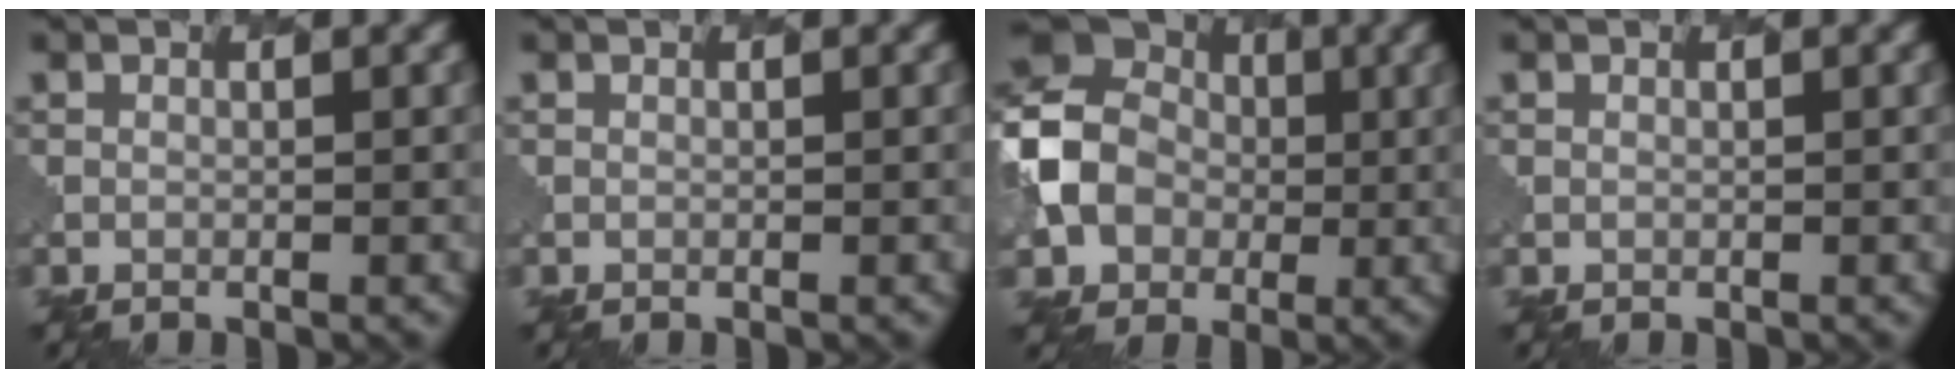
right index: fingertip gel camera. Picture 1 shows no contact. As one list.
[{"total": 0.0}, {"total": 9.2, "force": [-0.4, 8.0, 4.5], "torque": [-0.094, -0.008, -0.023]}, {"total": 0.0}]